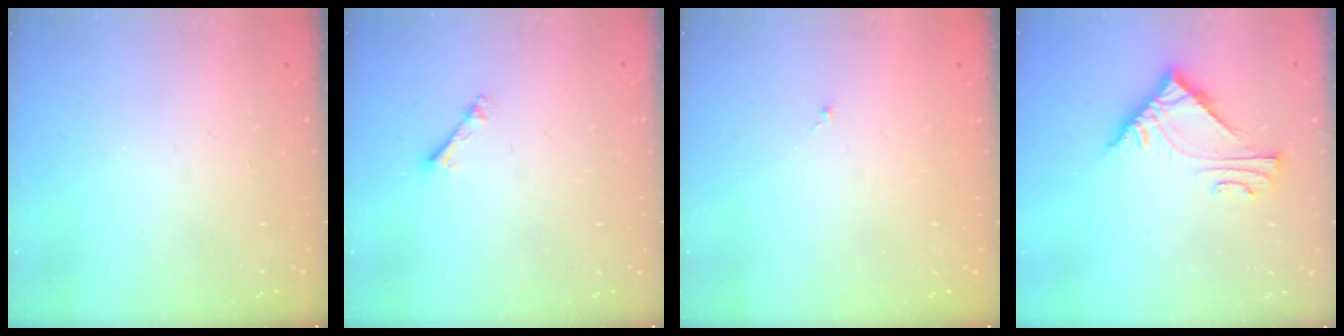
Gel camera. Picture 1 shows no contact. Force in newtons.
{"total": 1.7, "press": 1.7, "slide": 0.3}
{"total": 0.0}
{"total": 7.2, "press": 7.2, "slide": 0.3}